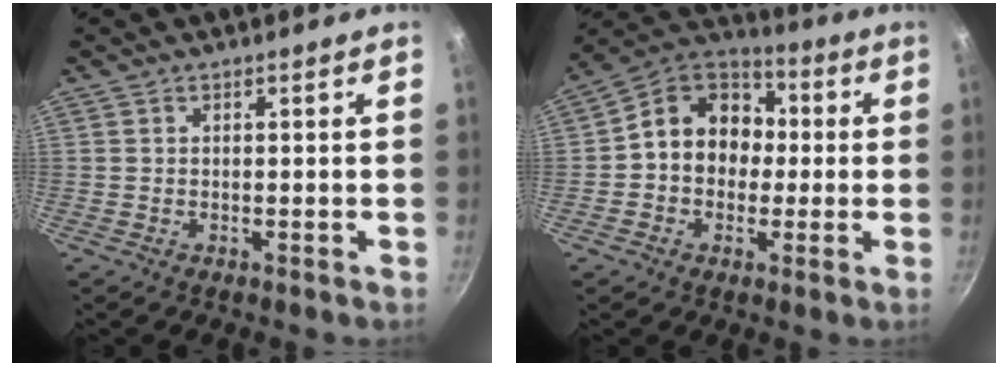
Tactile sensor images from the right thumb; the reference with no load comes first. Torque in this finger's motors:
{"motor_torque": [-0.05, 0.43, 0.10, 0.16, 0.10]}